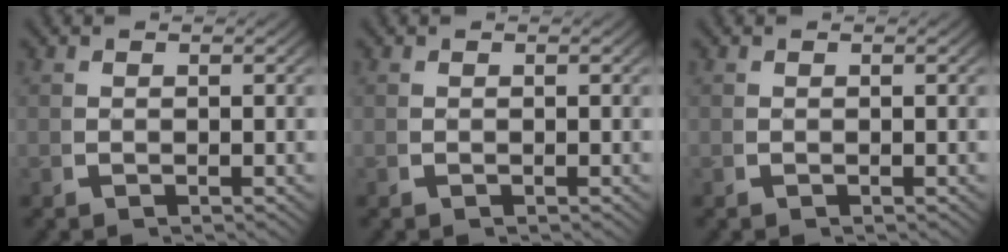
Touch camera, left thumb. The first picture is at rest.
{"total": 0.0}
{"total": 0.0}